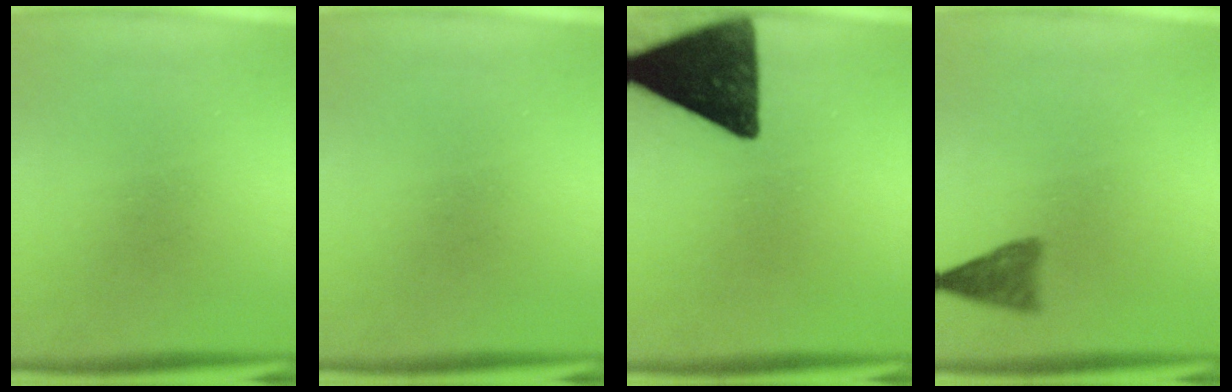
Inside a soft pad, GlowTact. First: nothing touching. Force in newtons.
{"total": 0.0}
{"total": 16.3}
{"total": 2.9}